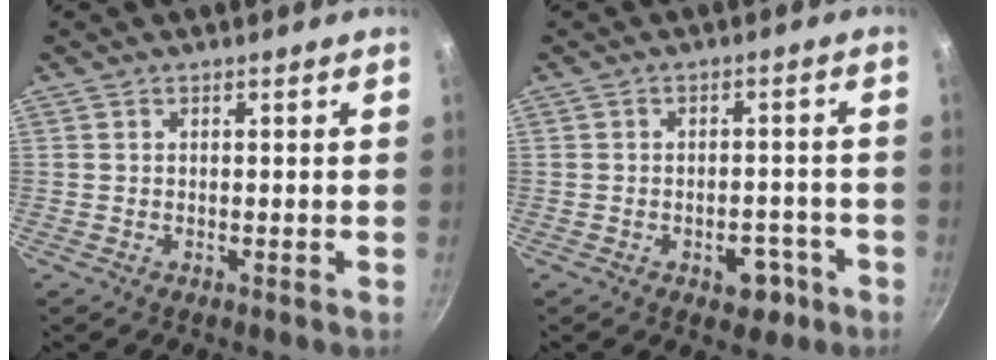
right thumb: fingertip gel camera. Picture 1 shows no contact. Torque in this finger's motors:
{"motor_torque": [0.69, 0.35, 0.53, -0.31, 0.04]}